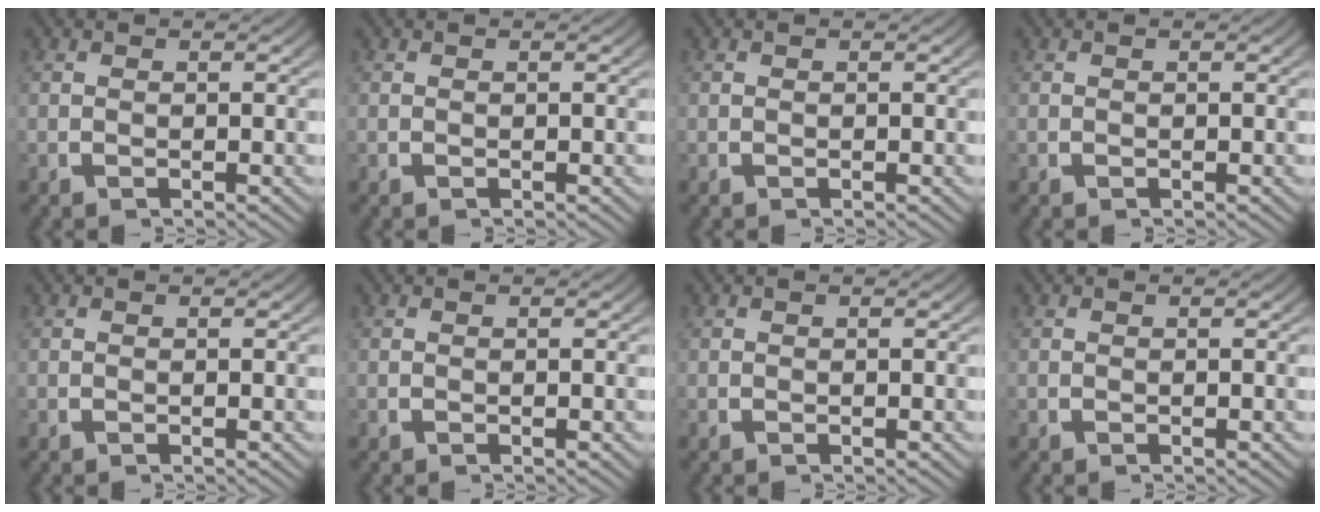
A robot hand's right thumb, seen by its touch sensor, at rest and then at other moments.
{"total": 0.0}
{"total": 0.0}
{"total": 0.0}
{"total": 0.0}
{"total": 0.0}
{"total": 0.0}
{"total": 0.0}